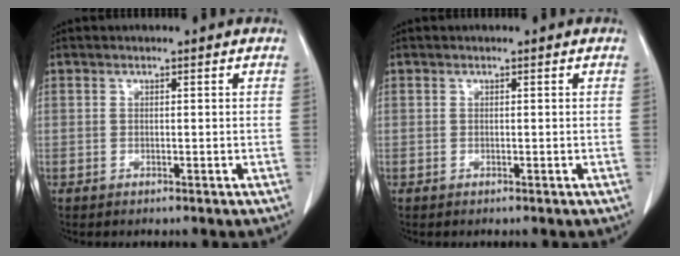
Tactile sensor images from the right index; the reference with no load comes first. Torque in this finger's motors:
{"motor_torque": [0.00, 0.00, 0.00, 0.00]}